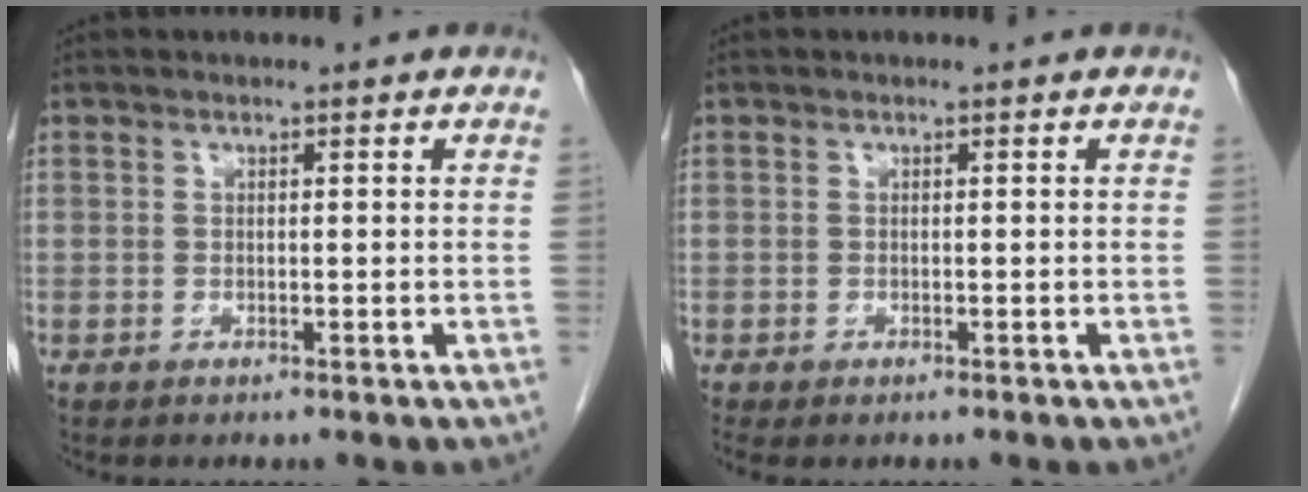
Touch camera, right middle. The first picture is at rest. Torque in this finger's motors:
{"motor_torque": [0.22, -0.09, 0.02, 0.04]}